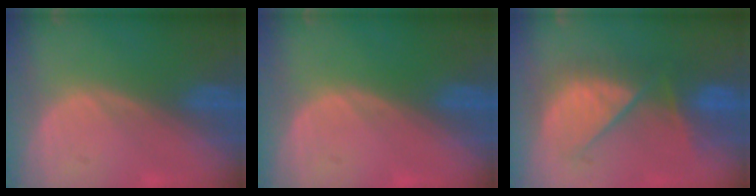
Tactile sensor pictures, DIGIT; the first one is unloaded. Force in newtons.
{"total": 0.0}
{"total": 8.8, "press": 8.7, "slide": 1.4}